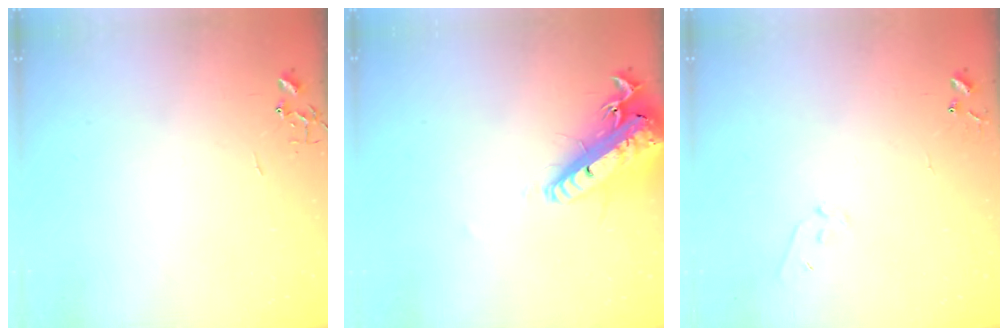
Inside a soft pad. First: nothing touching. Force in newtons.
{"total": 23.1, "press": 22.6, "slide": 5.0}
{"total": 6.8, "press": 6.7, "slide": 0.5}